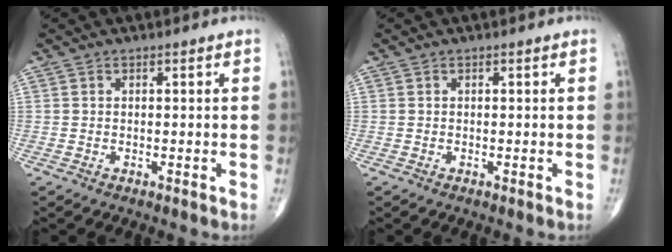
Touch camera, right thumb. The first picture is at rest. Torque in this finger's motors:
{"motor_torque": [0.00, 0.00, 0.00, 0.00, 0.01]}